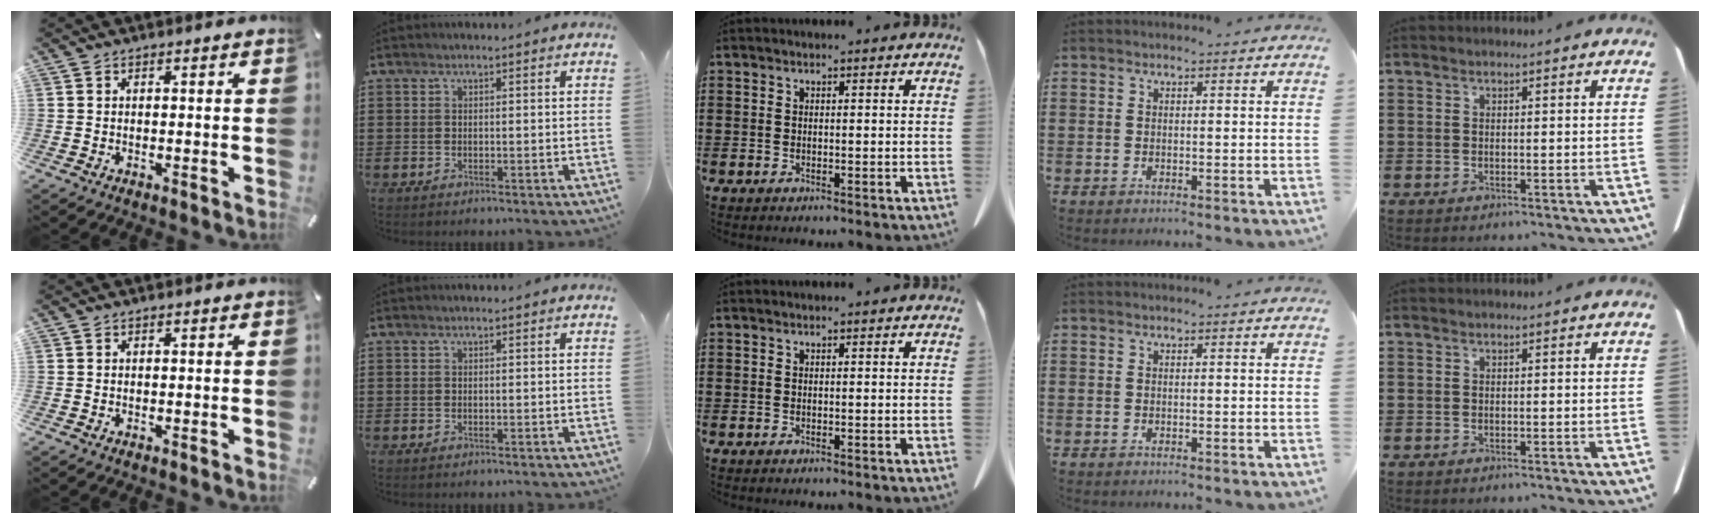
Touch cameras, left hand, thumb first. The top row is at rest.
{}